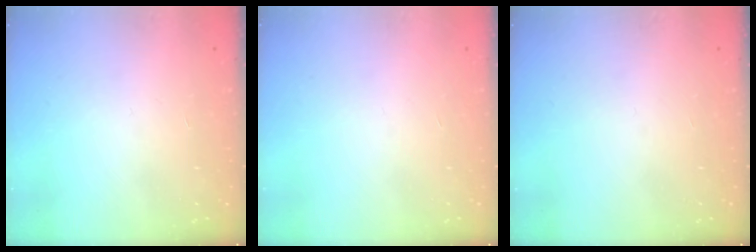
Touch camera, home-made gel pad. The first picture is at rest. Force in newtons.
{"total": 0.0}
{"total": 0.0}